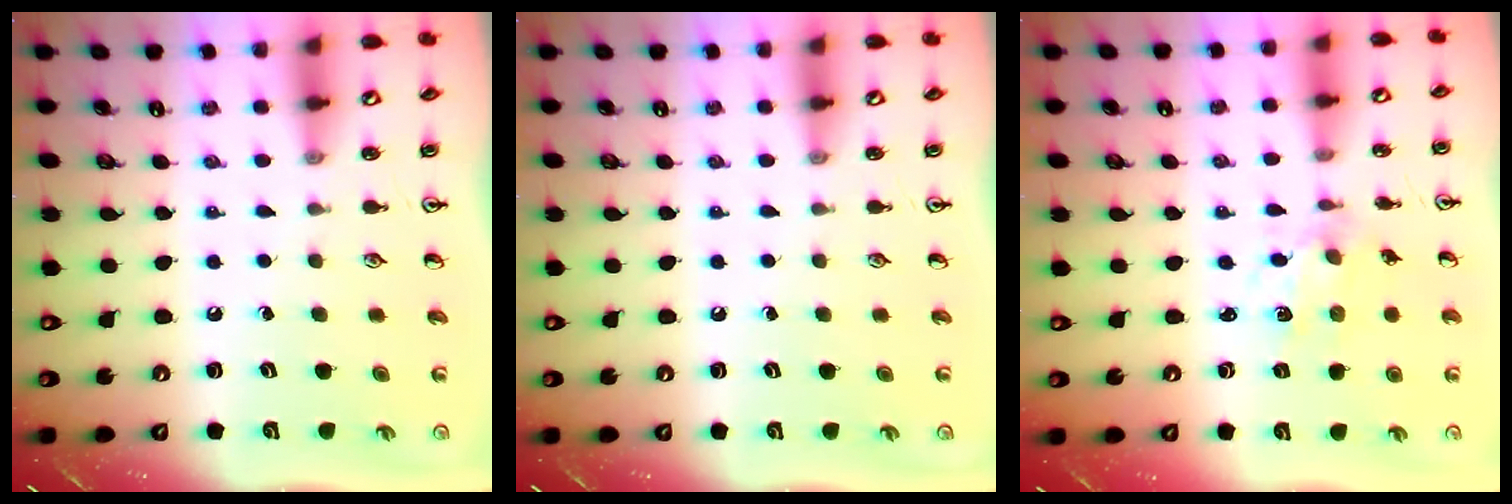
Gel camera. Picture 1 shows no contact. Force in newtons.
{"total": 0.0}
{"total": 2.6, "press": 2.5, "slide": 0.4}